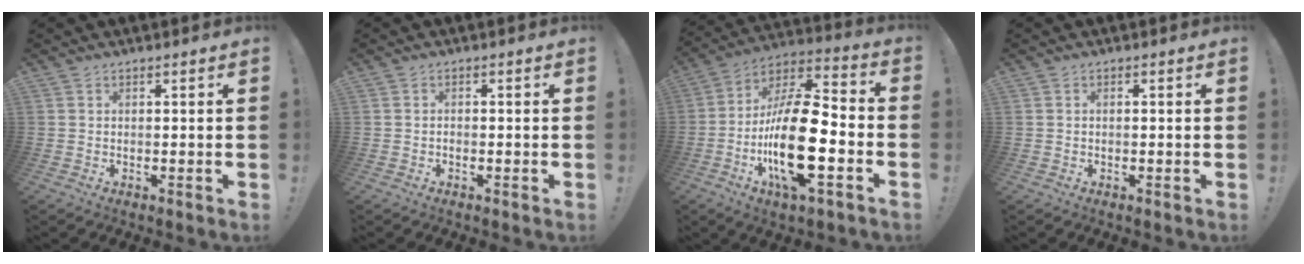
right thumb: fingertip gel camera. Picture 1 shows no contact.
{"total": 0.8, "force": [-0.8, 0.4, 0.1], "torque": [-0.001, 0.003, -0.013]}
{"total": 22.9, "force": [-6.0, 8.2, 20.5], "torque": [-0.390, 0.026, -0.098]}
{"total": 0.5, "force": [-0.4, 0.1, 0.4], "torque": [-0.012, 0.002, -0.006]}